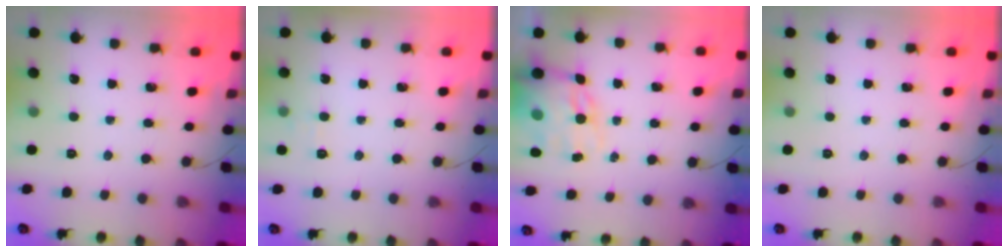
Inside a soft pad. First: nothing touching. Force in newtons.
{"total": 4.1, "press": 3.9, "slide": 1.2}
{"total": 15.8, "press": 15.3, "slide": 4.1}
{"total": 0.0}